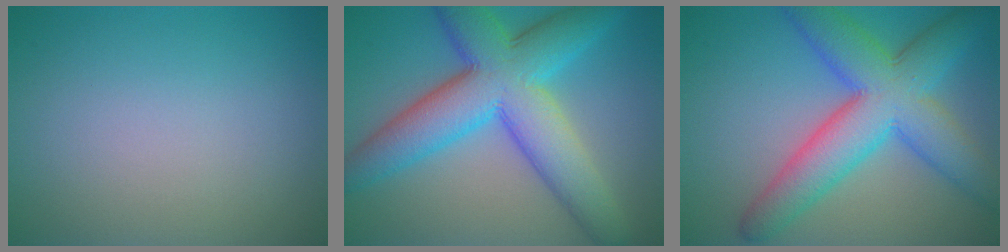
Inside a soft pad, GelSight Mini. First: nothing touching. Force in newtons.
{"total": 10.8, "press": 10.8, "slide": 0.1}
{"total": 9.4, "press": 9.4, "slide": 0.1}